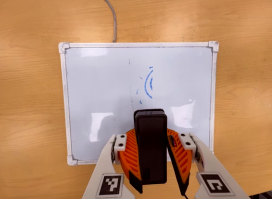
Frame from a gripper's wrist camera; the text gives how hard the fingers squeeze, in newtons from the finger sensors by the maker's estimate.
{"total": 8.2, "left": 8.4, "right": 8.0}